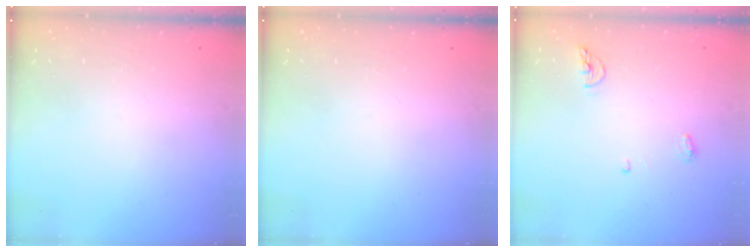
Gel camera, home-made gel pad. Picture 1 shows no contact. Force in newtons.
{"total": 0.0}
{"total": 5.2, "press": 5.0, "slide": 1.2}